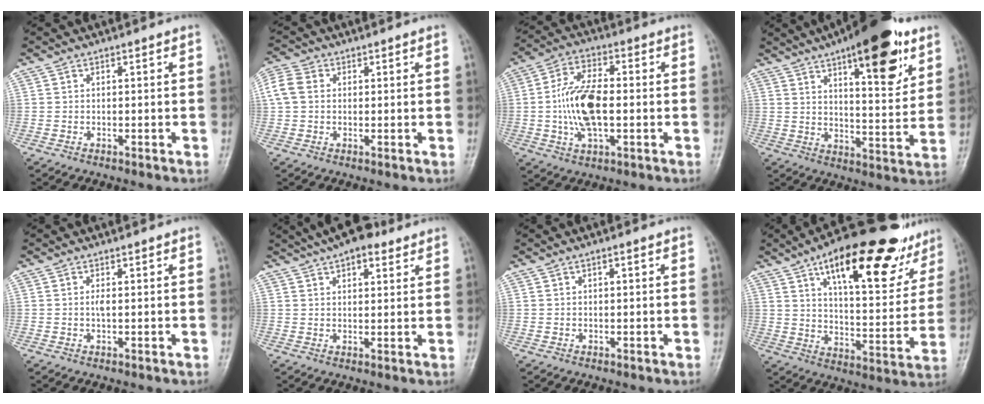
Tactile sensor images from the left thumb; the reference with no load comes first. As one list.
[{"total": 5.6, "force": [1.0, 4.3, 3.4], "torque": [-0.075, 0.016, 0.015]}, {"total": 12.3, "force": [-0.7, 6.2, 10.6], "torque": [-0.207, 0.011, -0.015]}, {"total": 19.3, "force": [10.7, 6.5, 14.7], "torque": [-0.176, -0.048, 0.156]}, {"total": 0.9, "force": [0.2, 0.2, 0.8], "torque": [-0.021, -0.001, 0.004]}, {"total": 9.9, "force": [7.0, 3.9, 5.7], "torque": [-0.064, -0.003, 0.109]}, {"total": 1.0, "force": [0.4, 0.2, 0.9], "torque": [-0.017, 0.003, 0.005]}, {"total": 25.7, "force": [15.3, 9.9, 18.2], "torque": [-0.218, -0.032, 0.230]}]